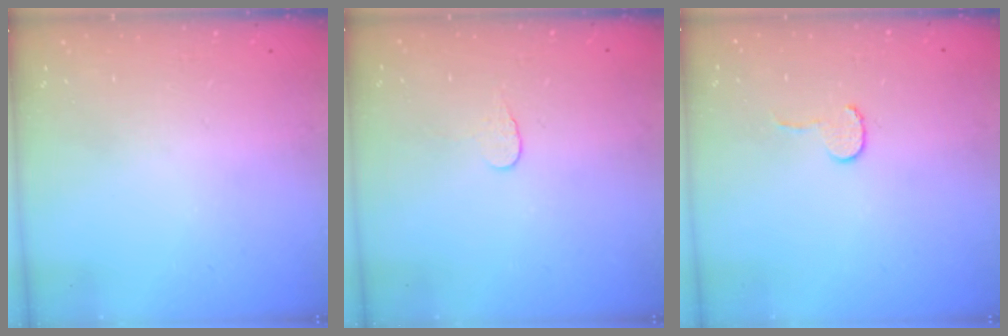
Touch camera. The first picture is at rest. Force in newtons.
{"total": 3.9, "press": 3.9, "slide": 0.4}
{"total": 4.5, "press": 4.4, "slide": 0.4}